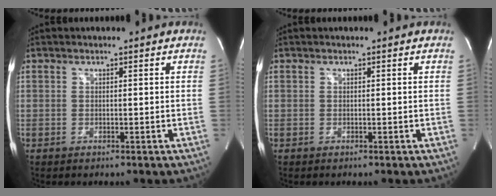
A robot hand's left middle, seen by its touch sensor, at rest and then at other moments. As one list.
[{"total": 0.0}]